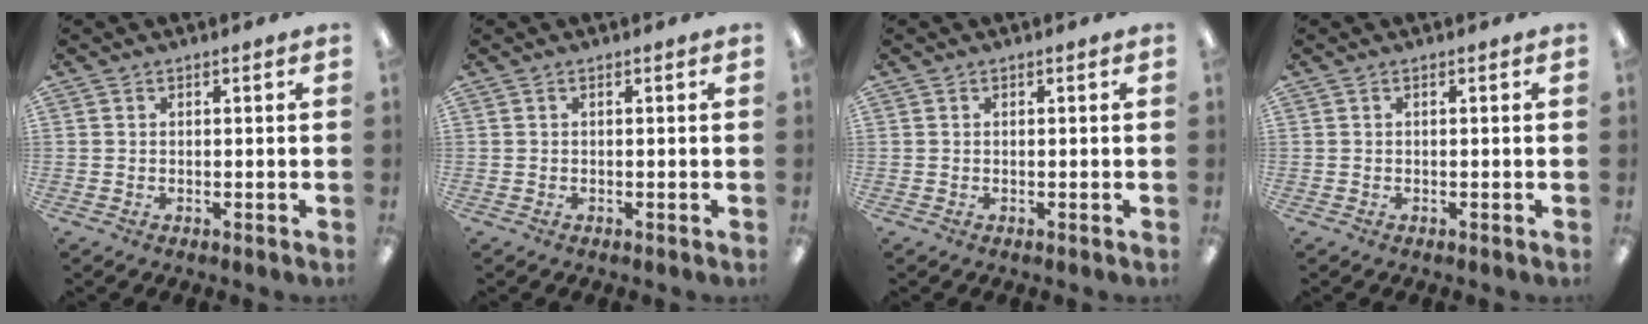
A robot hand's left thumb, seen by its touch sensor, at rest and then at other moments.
{"total": 0.0}
{"total": 0.0}
{"total": 0.0}